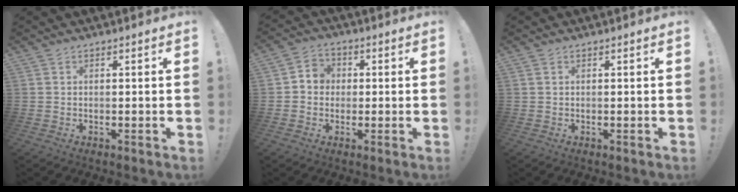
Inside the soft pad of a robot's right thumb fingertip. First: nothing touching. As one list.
[{"total": 5.0, "force": [-0.3, 4.6, 1.9], "torque": [-0.029, 0.011, -0.005]}, {"total": 0.0}]